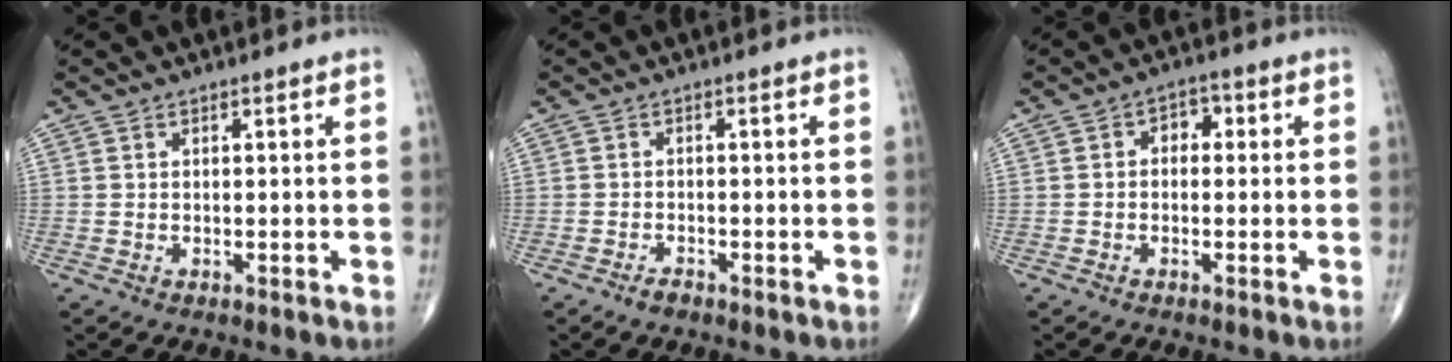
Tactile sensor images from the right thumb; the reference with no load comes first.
{"total": 1.6, "force": [-1.2, 0.7, 0.7], "torque": [-0.014, 0.005, -0.023]}
{"total": 3.3, "force": [0.2, 2.4, 2.2], "torque": [-0.012, 0.015, -0.009]}